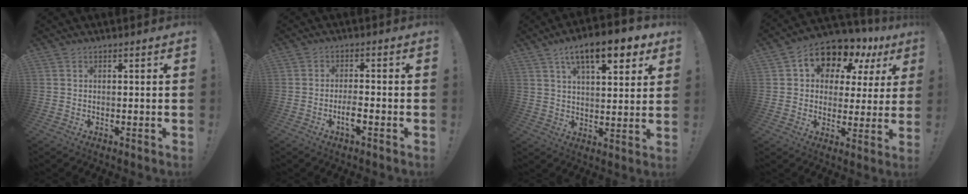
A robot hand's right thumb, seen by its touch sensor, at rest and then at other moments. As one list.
[{"total": 4.1, "force": [-2.0, 0.8, 3.6], "torque": [-0.078, -0.001, -0.035]}, {"total": 13.5, "force": [7.4, 4.9, 10.2], "torque": [-0.152, -0.031, 0.121]}, {"total": 10.6, "force": [7.0, 6.4, 4.7], "torque": [-0.078, -0.058, 0.122]}]